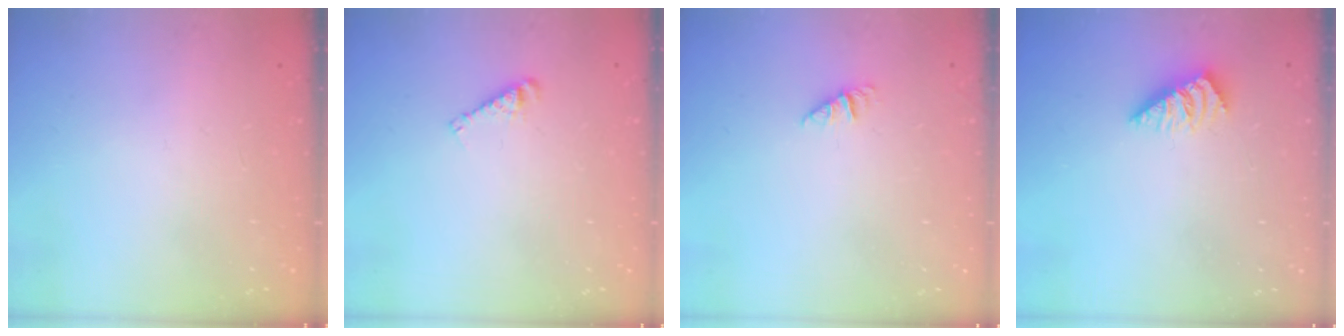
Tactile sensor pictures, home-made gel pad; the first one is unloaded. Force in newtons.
{"total": 4.3, "press": 4.3, "slide": 0.3}
{"total": 0.6, "press": 0.6, "slide": 0.1}
{"total": 1.3, "press": 1.2, "slide": 0.3}